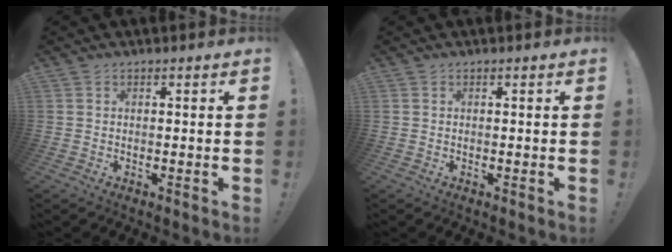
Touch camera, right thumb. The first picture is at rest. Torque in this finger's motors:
{"motor_torque": [0.00, 0.00, -0.01, 0.01, 0.00]}